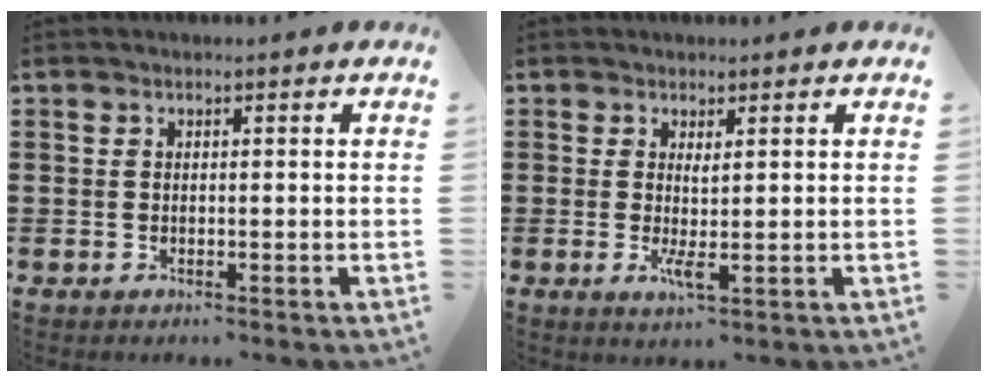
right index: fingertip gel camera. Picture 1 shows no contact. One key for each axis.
{"total": 2.4, "fx": 0.2, "fy": 0.4, "fz": 2.4, "tx": -0.045, "ty": -0.003, "tz": 0.004}